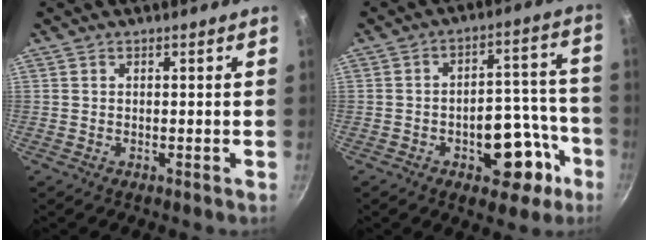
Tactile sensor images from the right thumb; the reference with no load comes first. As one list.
[{"total": 13.5, "force": [-5.9, 7.7, 9.4], "torque": [-0.063, 0.058, -0.072]}]